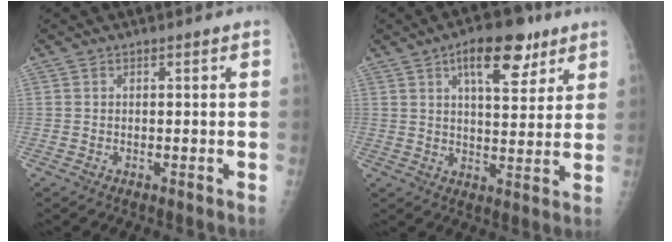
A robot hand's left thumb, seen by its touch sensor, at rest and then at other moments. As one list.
[{"total": 11.3, "force": [6.2, 4.9, 8.1], "torque": [-0.090, -0.024, 0.091]}]